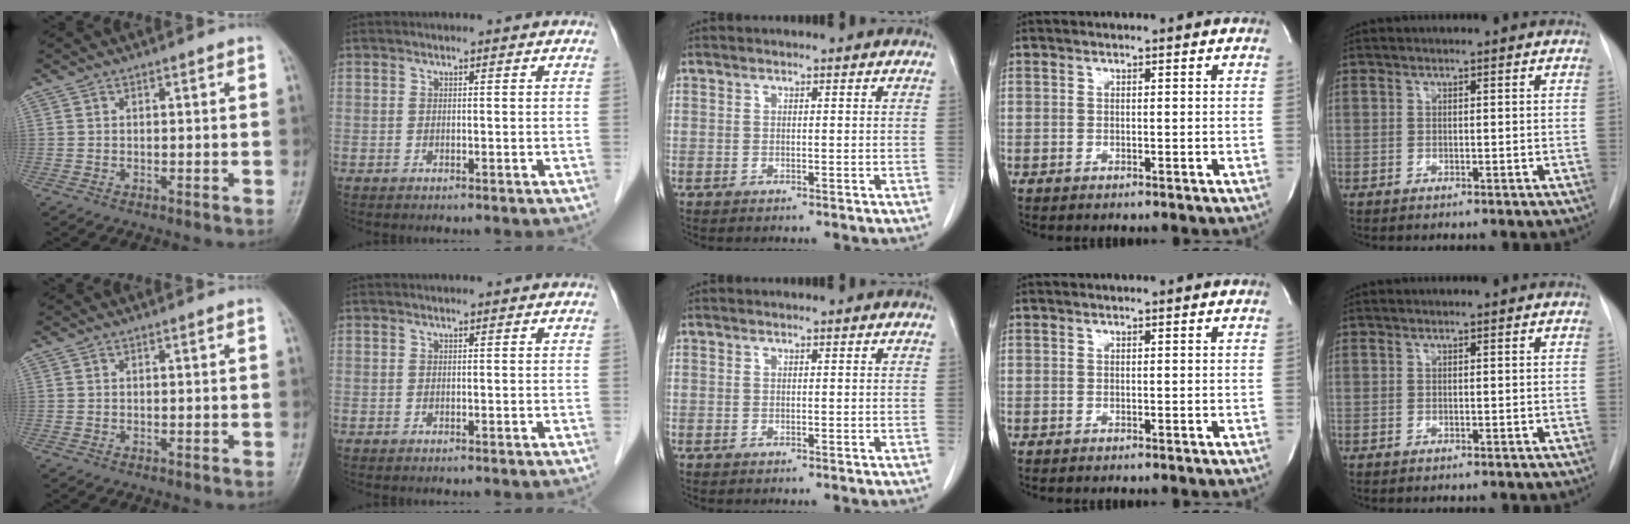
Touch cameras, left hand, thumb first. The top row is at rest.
{}